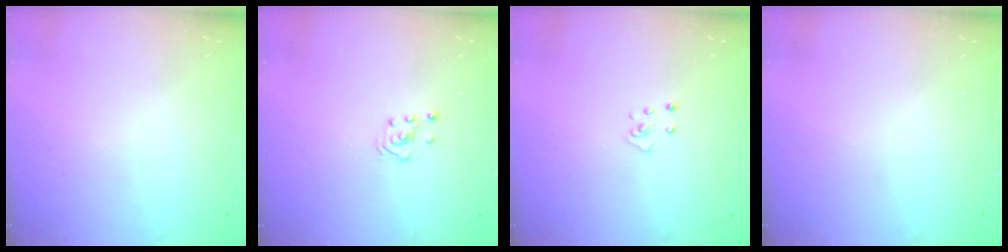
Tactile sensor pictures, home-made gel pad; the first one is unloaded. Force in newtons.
{"total": 2.8, "press": 2.6, "slide": 1.1}
{"total": 4.1, "press": 4.1, "slide": 0.3}
{"total": 0.0}